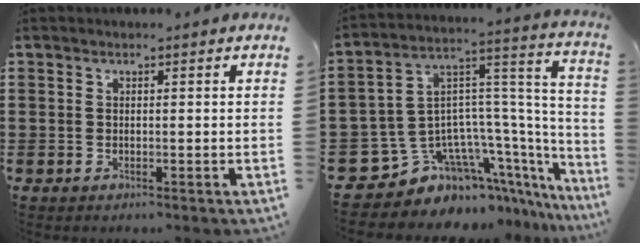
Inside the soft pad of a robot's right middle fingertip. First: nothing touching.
{"total": 8.9, "force": [-6.3, 5.8, 2.5], "torque": [-0.088, -0.022, -0.122]}